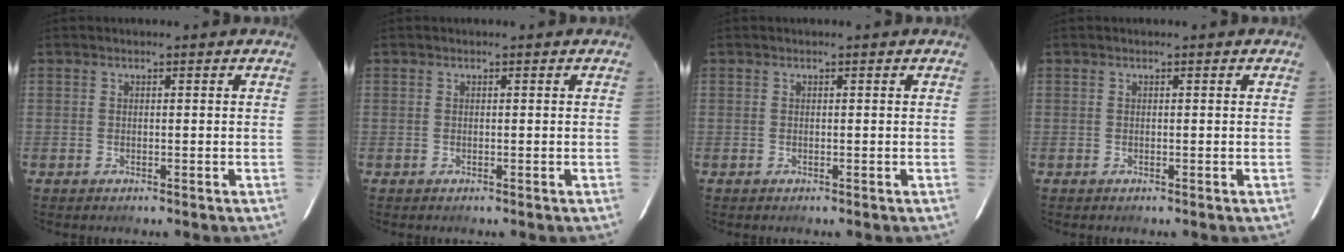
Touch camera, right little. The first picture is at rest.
{"total": 0.0}
{"total": 0.0}
{"total": 0.0}